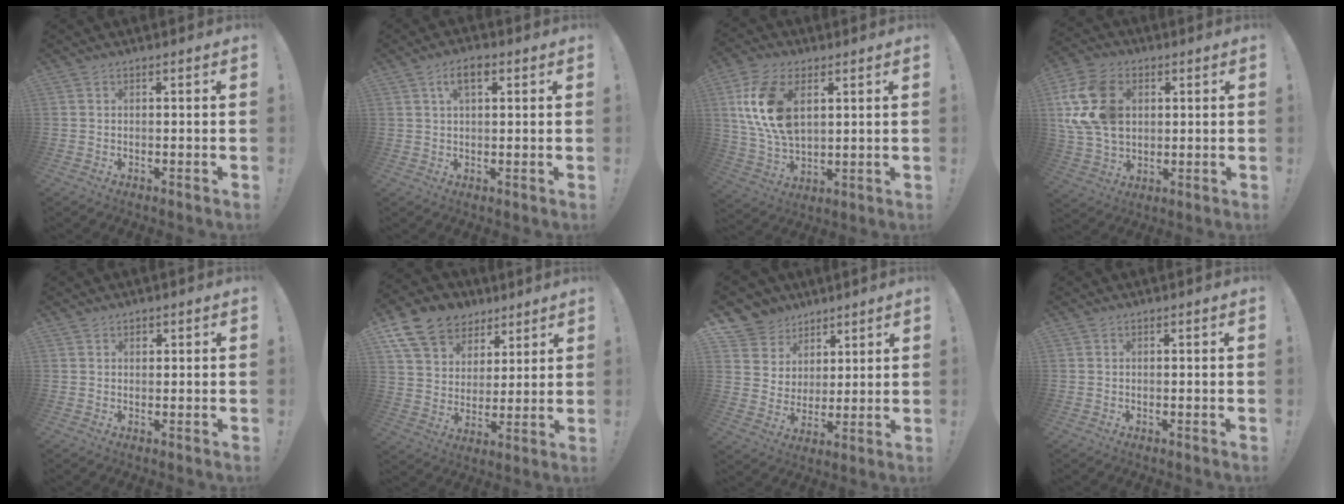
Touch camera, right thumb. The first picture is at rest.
{"total": 5.4, "force": [2.3, 2.5, 4.2], "torque": [-0.067, 0.001, 0.038]}
{"total": 15.9, "force": [5.0, 9.7, 11.6], "torque": [-0.232, -0.010, 0.094]}
{"total": 18.0, "force": [4.3, 13.4, 11.2], "torque": [-0.210, -0.009, 0.086]}
{"total": 1.0, "force": [0.5, 0.9, 0.1], "torque": [0.000, 0.000, 0.008]}
{"total": 13.8, "force": [8.5, 9.8, 4.6], "torque": [-0.084, -0.048, 0.167]}
{"total": 9.1, "force": [4.9, 7.6, 1.1], "torque": [-0.020, -0.042, 0.103]}
{"total": 0.0}